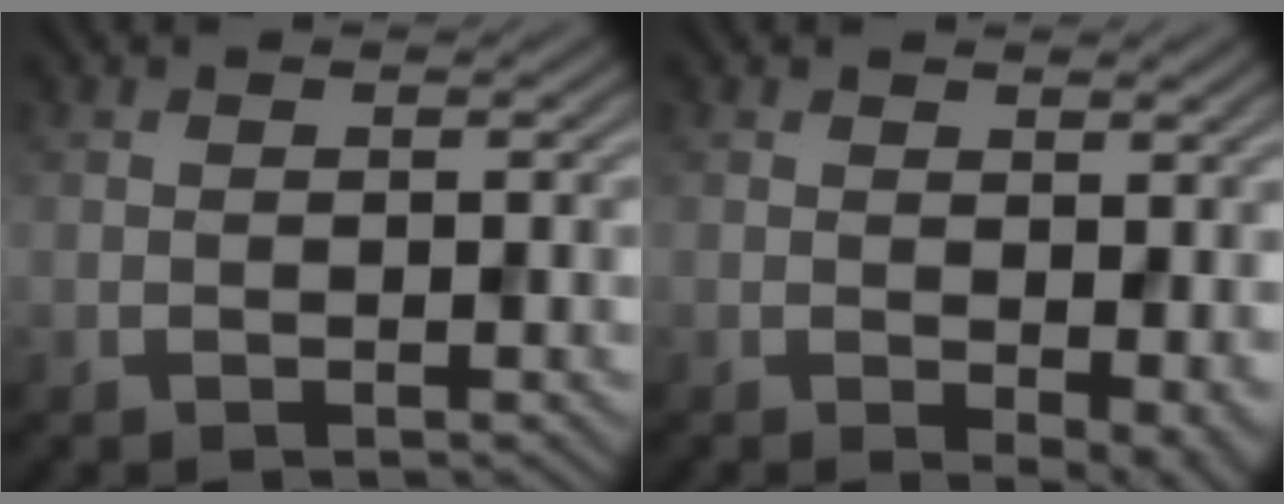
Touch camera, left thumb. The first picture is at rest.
{"total": 4.5, "force": [-0.4, 2.4, 3.7], "torque": [-0.054, -0.015, 0.004]}